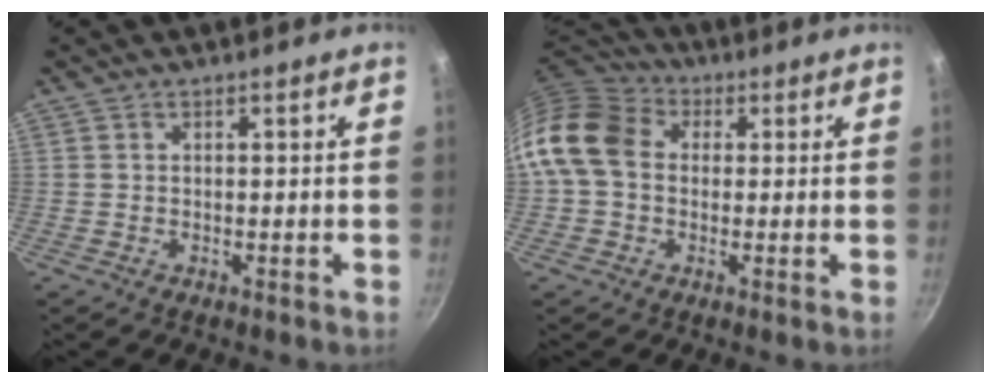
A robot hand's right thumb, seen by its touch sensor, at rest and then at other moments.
{"total": 12.7, "force": [1.2, 10.0, 7.8], "torque": [-0.125, 0.023, 0.003]}